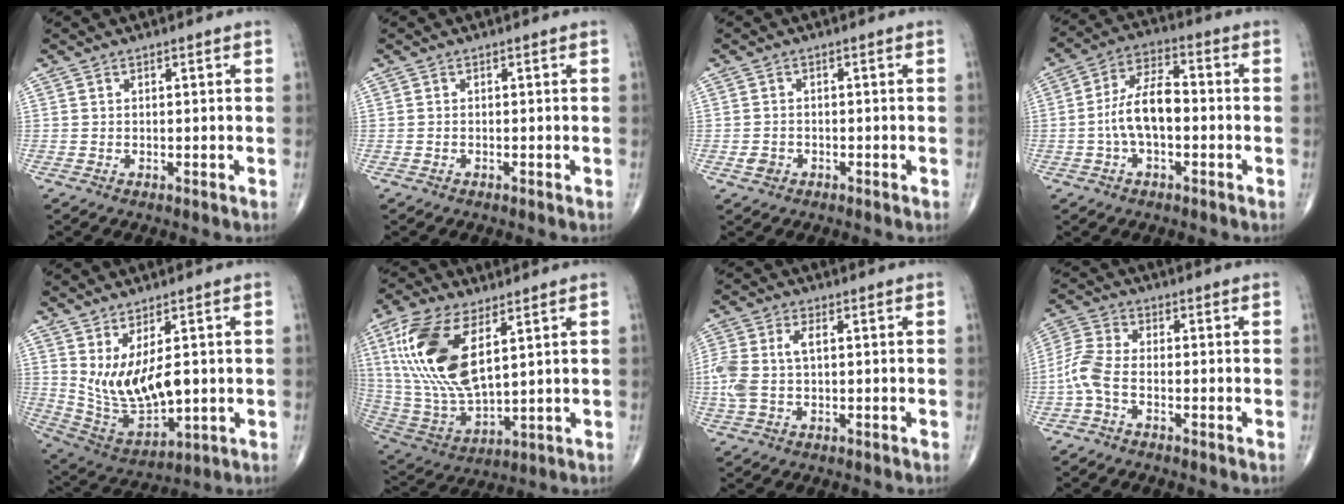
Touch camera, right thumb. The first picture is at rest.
{"total": 0.0}
{"total": 1.8, "force": [-0.8, 1.4, 0.7], "torque": [-0.011, 0.008, -0.012]}
{"total": 9.9, "force": [-1.4, 4.9, 8.5], "torque": [-0.157, 0.036, -0.033]}
{"total": 12.9, "force": [1.4, 6.2, 11.2], "torque": [-0.198, -0.025, 0.052]}
{"total": 19.9, "force": [6.8, 9.0, 16.3], "torque": [-0.343, -0.027, 0.137]}
{"total": 7.5, "force": [0.3, 4.2, 6.3], "torque": [-0.174, 0.018, 0.008]}
{"total": 5.8, "force": [-2.1, 2.7, 4.7], "torque": [-0.119, 0.017, -0.054]}